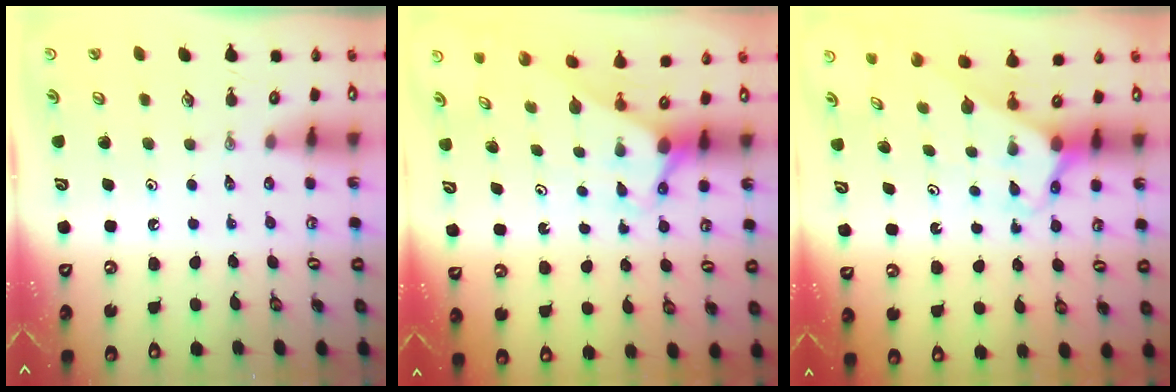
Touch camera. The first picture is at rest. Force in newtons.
{"total": 2.8, "press": 2.8, "slide": 0.0}
{"total": 2.7, "press": 2.7, "slide": 0.1}